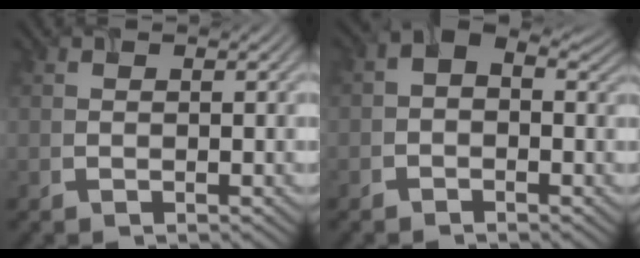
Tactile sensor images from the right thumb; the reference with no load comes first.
{"total": 3.5, "force": [0.1, 2.5, 2.5], "torque": [-0.043, 0.011, -0.010]}